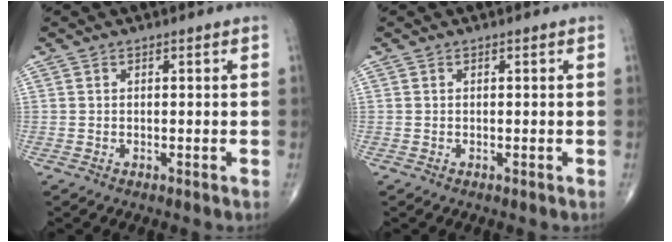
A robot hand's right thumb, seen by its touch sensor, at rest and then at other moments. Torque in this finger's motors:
{"motor_torque": [-0.11, 0.11, -0.04, 0.04, 0.00]}